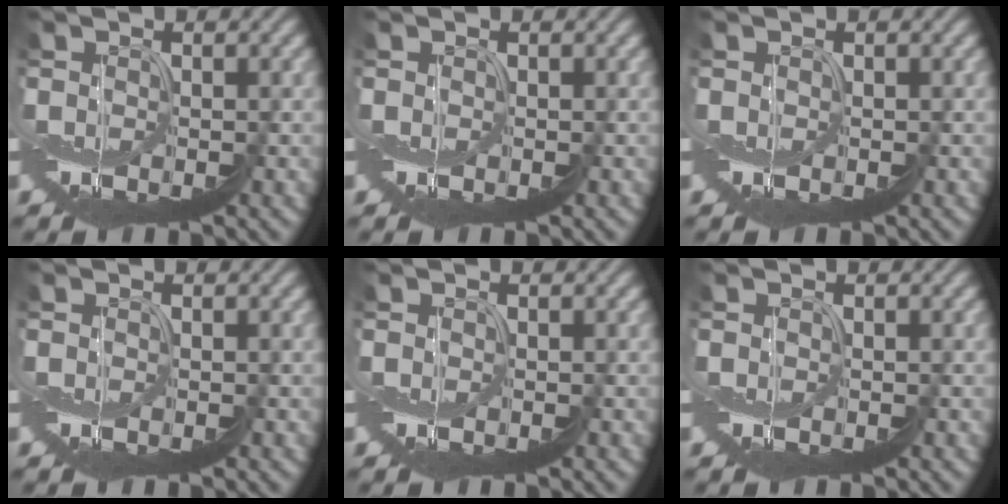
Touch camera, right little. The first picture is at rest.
{"total": 0.0}
{"total": 0.0}
{"total": 0.0}
{"total": 0.0}
{"total": 0.0}